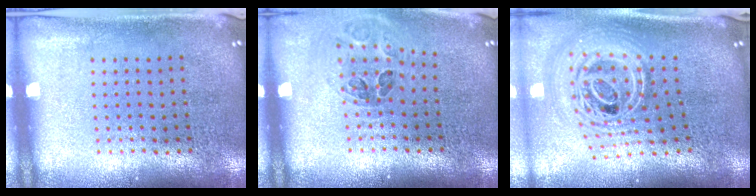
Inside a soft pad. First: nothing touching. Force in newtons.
{"total": 0.9, "press": 0.9, "slide": 0.2}
{"total": 3.0, "press": 2.0, "slide": 2.2}